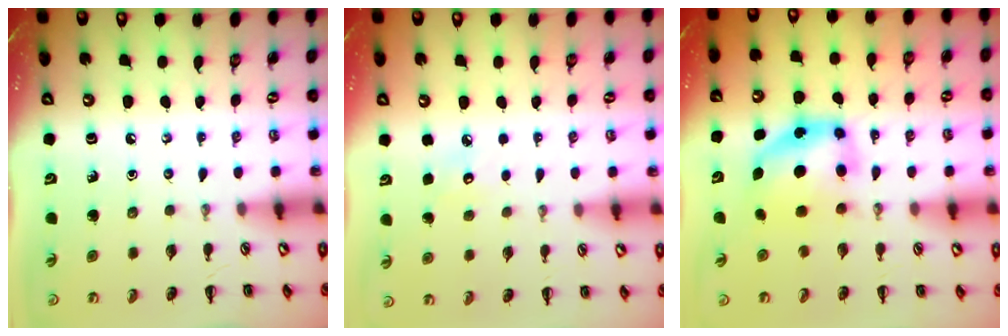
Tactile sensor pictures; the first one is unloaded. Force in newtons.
{"total": 4.7, "press": 4.5, "slide": 1.2}
{"total": 7.5, "press": 7.4, "slide": 1.3}